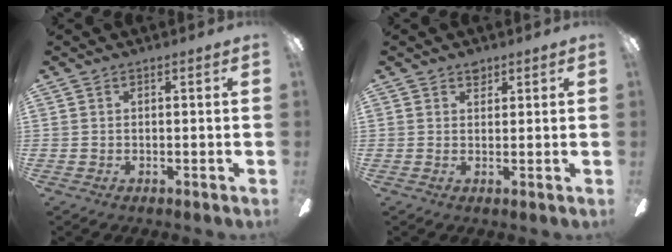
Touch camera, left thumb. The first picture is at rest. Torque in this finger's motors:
{"motor_torque": [0.17, -0.04, 0.34, -0.13, 0.00]}